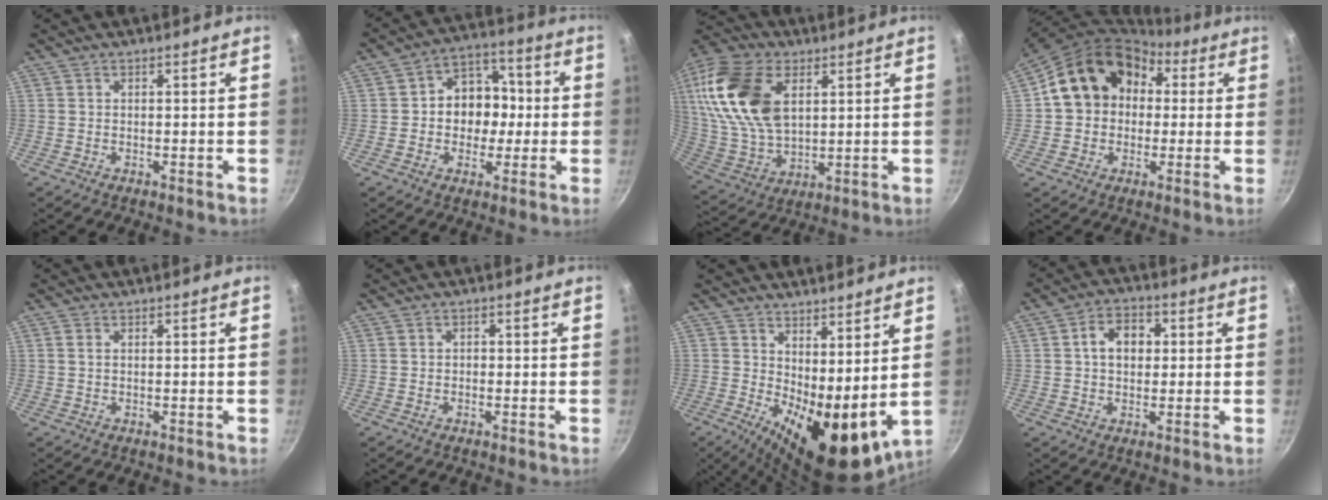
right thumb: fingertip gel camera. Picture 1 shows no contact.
{"total": 11.4, "force": [-0.2, 9.4, 6.5], "torque": [-0.040, 0.027, -0.016]}
{"total": 22.0, "force": [6.7, 13.4, 16.1], "torque": [-0.308, -0.015, 0.131]}
{"total": 17.0, "force": [2.7, 14.0, 9.4], "torque": [-0.134, 0.044, 0.032]}
{"total": 1.1, "force": [0.3, 0.7, 0.8], "torque": [-0.016, 0.002, 0.004]}
{"total": 1.0, "force": [-0.2, 0.8, 0.6], "torque": [-0.008, 0.005, -0.003]}
{"total": 14.6, "force": [3.1, 6.4, 12.8], "torque": [-0.157, -0.031, 0.060]}
{"total": 7.5, "force": [1.2, 5.4, 5.0], "torque": [-0.055, 0.013, 0.011]}